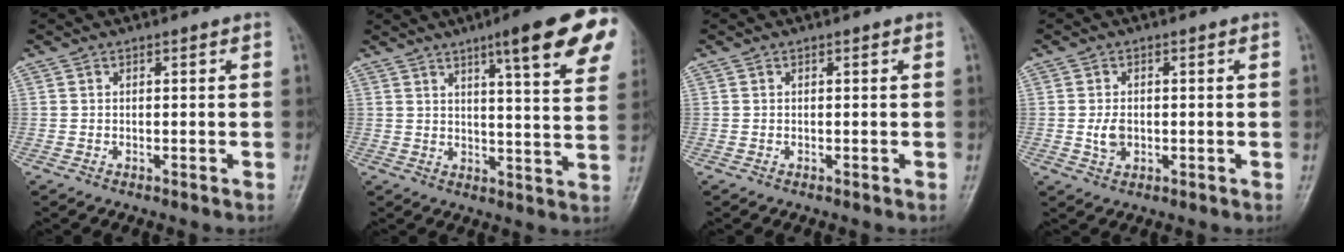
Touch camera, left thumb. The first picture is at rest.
{"total": 15.8, "force": [8.6, 2.4, 13.1], "torque": [-0.148, -0.037, 0.106]}
{"total": 0.0}
{"total": 3.2, "force": [-0.2, 2.2, 2.2], "torque": [-0.037, -0.002, -0.003]}